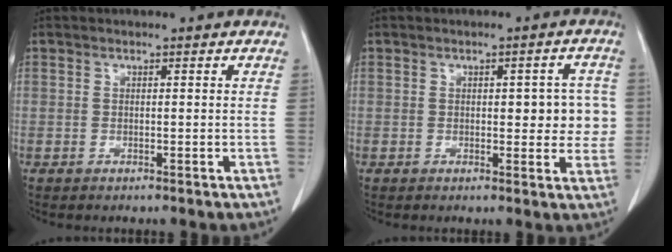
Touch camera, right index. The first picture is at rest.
{"total": 5.8, "force": [0.4, 2.7, 5.1], "torque": [-0.044, 0.012, 0.005]}